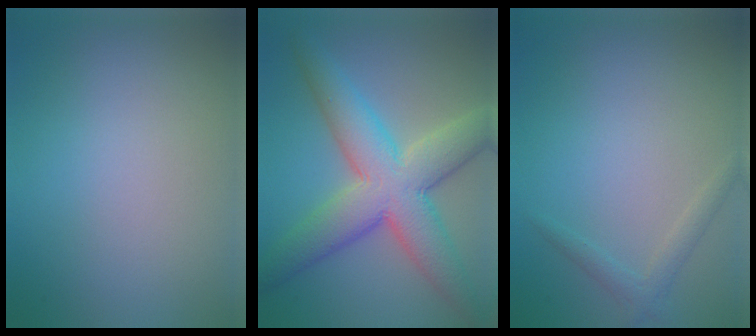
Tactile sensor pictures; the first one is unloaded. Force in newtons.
{"total": 9.0, "press": 9.0, "slide": 0.3}
{"total": 1.4, "press": 1.4, "slide": 0.1}